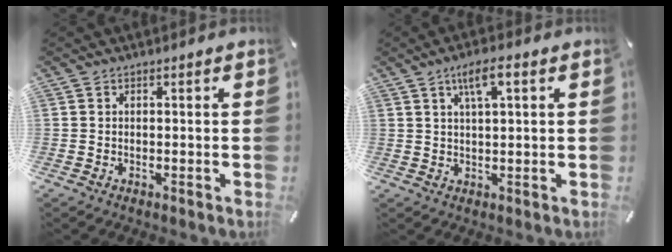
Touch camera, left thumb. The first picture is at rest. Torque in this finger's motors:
{"motor_torque": [0.55, 0.88, 1.17, -0.76, 0.37]}